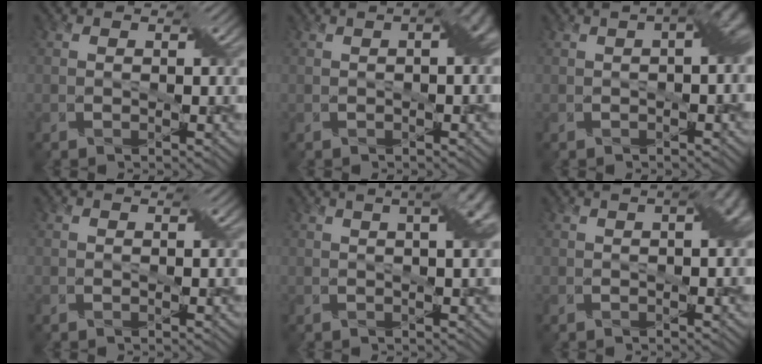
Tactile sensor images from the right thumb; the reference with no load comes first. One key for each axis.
{"total": 3.1, "fx": 0.2, "fy": 1.0, "fz": 2.9, "tx": -0.037, "ty": 0.010, "tz": 0.005}
{"total": 4.3, "fx": 0.2, "fy": 1.3, "fz": 4.1, "tx": -0.047, "ty": 0.012, "tz": 0.007}
{"total": 0.0}
{"total": 5.8, "fx": 1.8, "fy": 1.9, "fz": 5.1, "tx": -0.044, "ty": 0.031, "tz": 0.010}
{"total": 2.8, "fx": 0.4, "fy": 0.6, "fz": 2.7, "tx": -0.036, "ty": 0.015, "tz": 0.007}